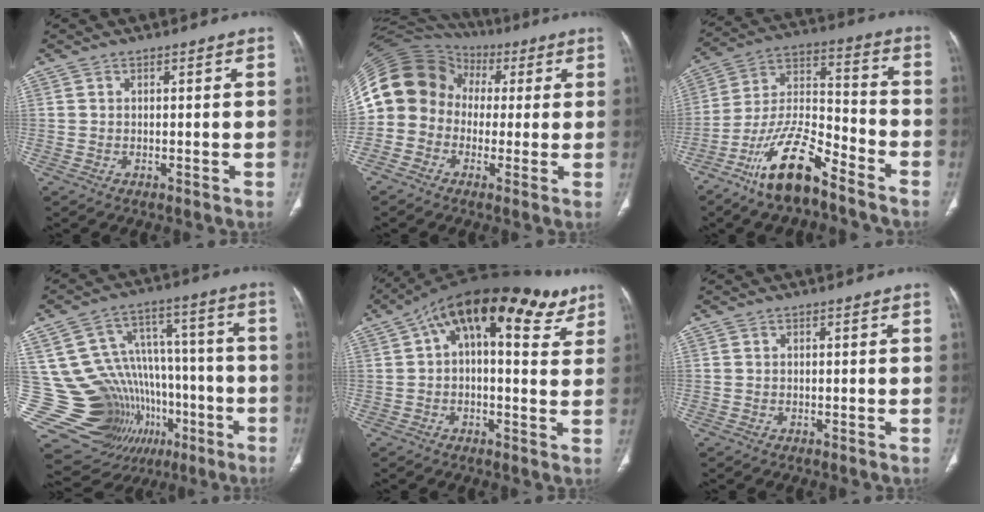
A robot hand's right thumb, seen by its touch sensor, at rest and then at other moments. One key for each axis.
{"total": 15.7, "fx": 0.6, "fy": 13.7, "fz": 7.8, "tx": -0.137, "ty": 0.053, "tz": 0.004}
{"total": 15.7, "fx": -10.8, "fy": 4.9, "fz": 10.3, "tx": -0.187, "ty": 0.073, "tz": -0.202}
{"total": 27.1, "fx": -9.2, "fy": 19.5, "fz": 16.4, "tx": -0.274, "ty": 0.065, "tz": -0.124}
{"total": 19.9, "fx": 9.8, "fy": 8.8, "fz": 14.9, "tx": -0.202, "ty": 0.026, "tz": 0.143}
{"total": 0.0}